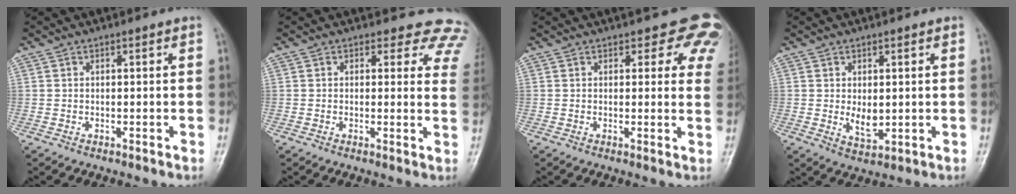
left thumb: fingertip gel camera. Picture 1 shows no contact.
{"total": 9.7, "force": [8.4, 4.5, 1.4], "torque": [0.042, -0.041, 0.052]}
{"total": 8.4, "force": [6.1, 4.0, 4.2], "torque": [0.001, -0.022, 0.048]}
{"total": 4.6, "force": [0.1, 2.8, 3.7], "torque": [-0.048, -0.012, 0.010]}